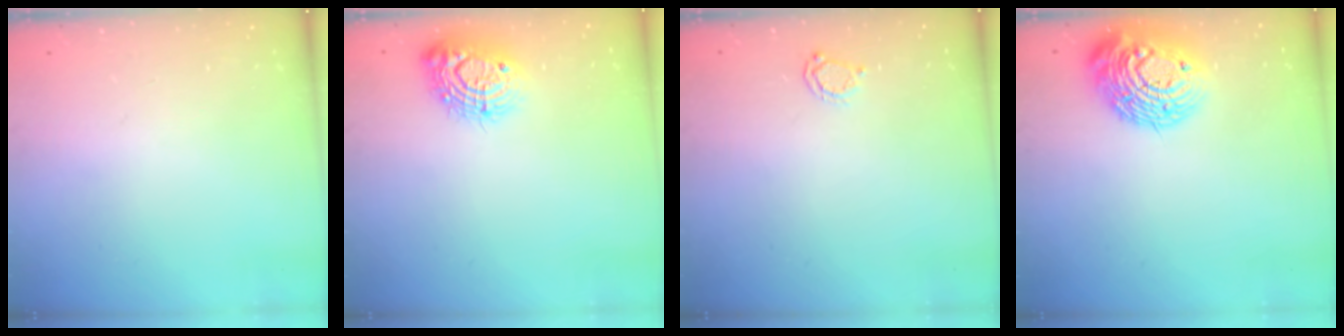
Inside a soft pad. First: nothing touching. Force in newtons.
{"total": 13.1, "press": 13.1, "slide": 0.8}
{"total": 3.2, "press": 3.2, "slide": 0.4}
{"total": 16.9, "press": 16.8, "slide": 1.4}